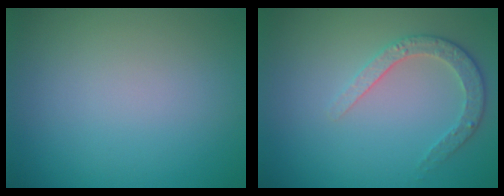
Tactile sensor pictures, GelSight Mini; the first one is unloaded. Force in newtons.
{"total": 2.6, "press": 2.5, "slide": 0.8}